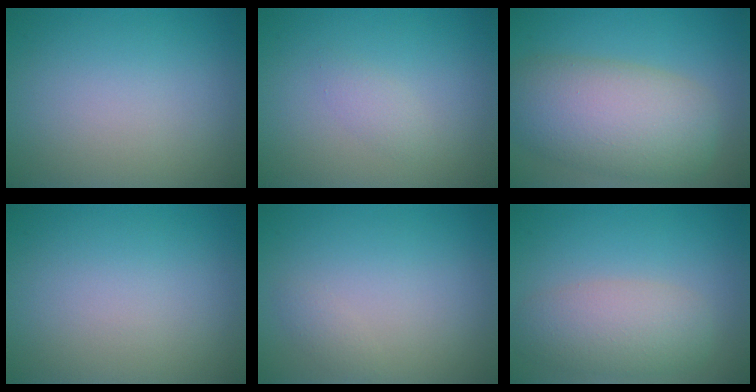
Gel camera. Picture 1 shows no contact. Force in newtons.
{"total": 1.1, "press": 1.1, "slide": 0.1}
{"total": 8.9, "press": 8.8, "slide": 0.7}
{"total": 0.0}
{"total": 0.7, "press": 0.7, "slide": 0.0}
{"total": 4.4, "press": 4.4, "slide": 0.3}